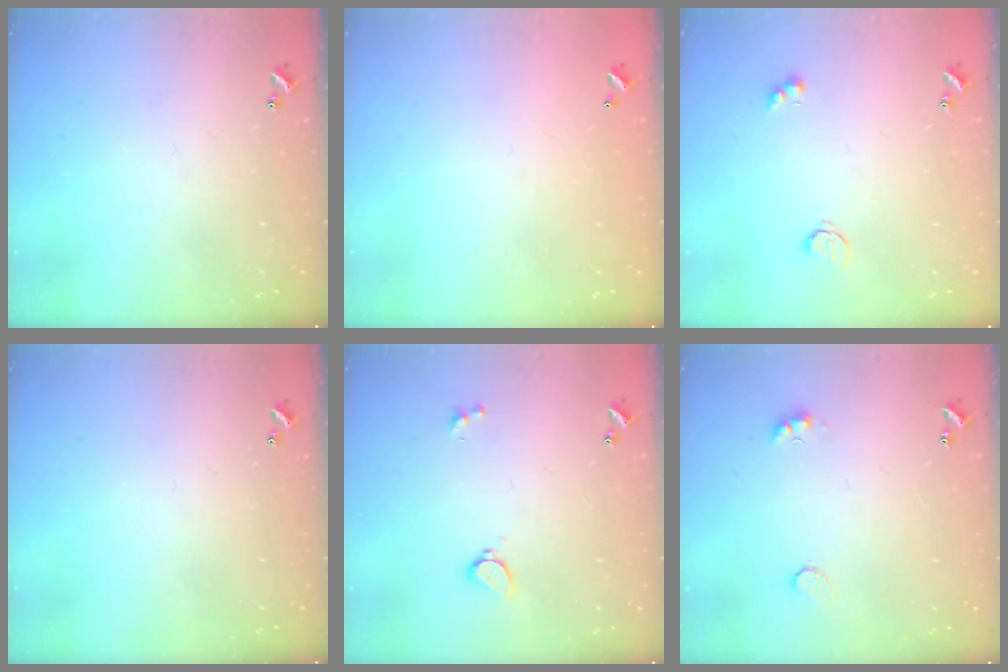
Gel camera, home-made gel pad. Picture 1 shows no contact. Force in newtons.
{"total": 2.7, "press": 2.7, "slide": 0.1}
{"total": 2.5, "press": 2.4, "slide": 0.5}
{"total": 0.0}
{"total": 2.9, "press": 2.4, "slide": 1.6}
{"total": 5.0, "press": 4.9, "slide": 1.0}